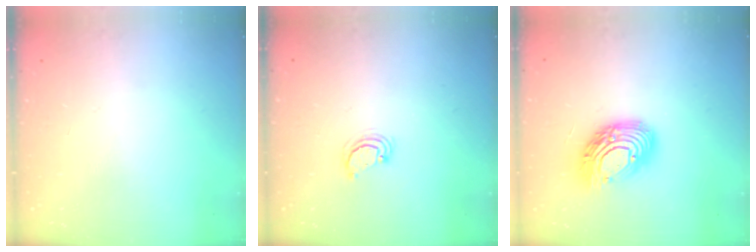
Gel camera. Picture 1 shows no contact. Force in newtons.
{"total": 3.0, "press": 3.0, "slide": 0.2}
{"total": 13.9, "press": 13.9, "slide": 0.9}